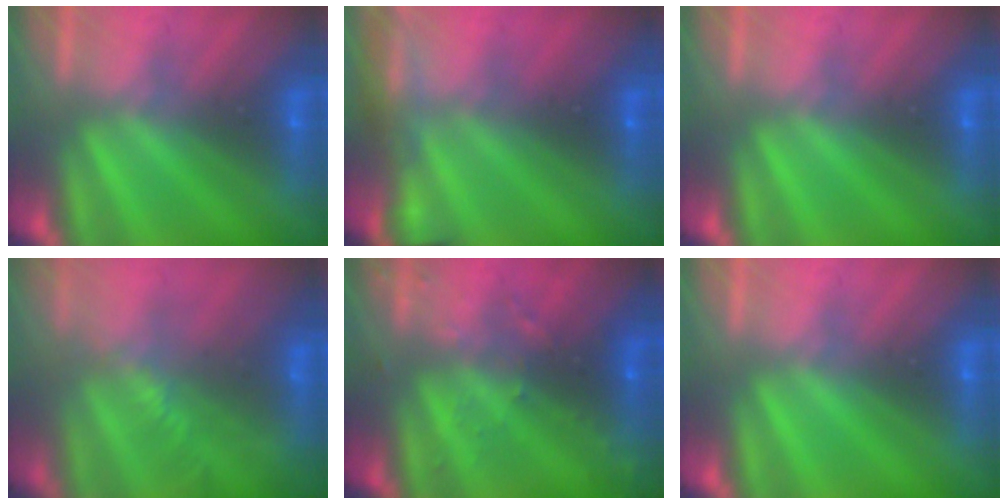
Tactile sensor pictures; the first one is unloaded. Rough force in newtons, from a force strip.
{"total": 5.4}
{"total": 0.0}
{"total": 7.4}
{"total": 2.9}
{"total": 0.0}